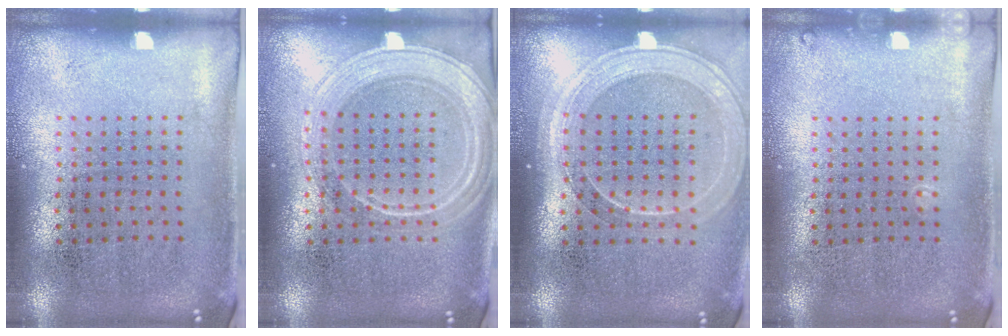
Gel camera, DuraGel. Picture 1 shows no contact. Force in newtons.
{"total": 2.0, "press": 2.0, "slide": 0.3}
{"total": 1.9, "press": 1.7, "slide": 0.8}
{"total": 0.5, "press": 0.5, "slide": 0.2}